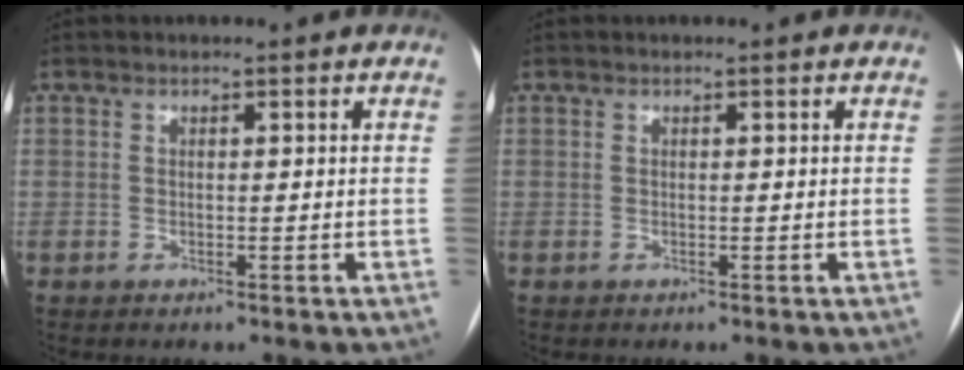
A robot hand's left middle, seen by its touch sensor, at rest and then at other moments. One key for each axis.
{"total": 0.0}